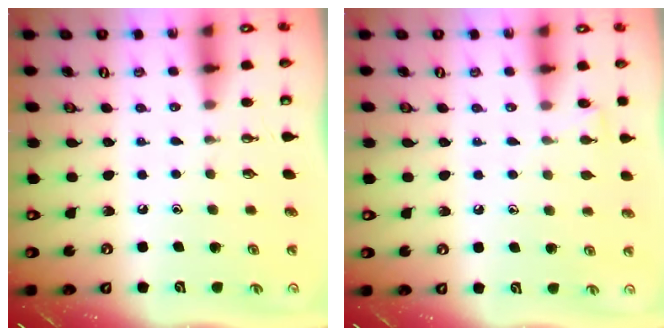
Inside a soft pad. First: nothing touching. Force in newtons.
{"total": 5.9, "press": 5.9, "slide": 0.5}